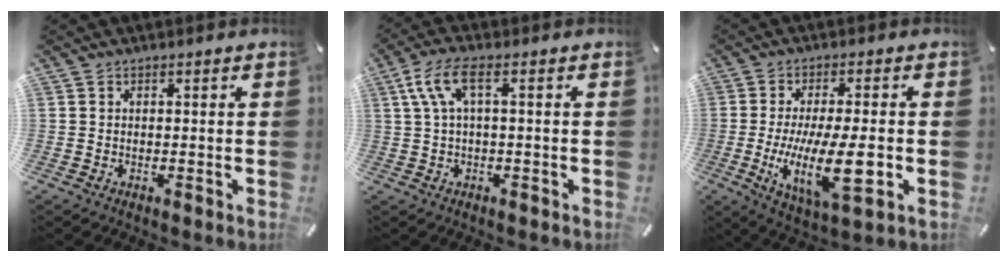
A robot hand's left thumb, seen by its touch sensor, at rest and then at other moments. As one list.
[{"total": 7.6, "force": [1.2, 2.8, 7.0], "torque": [-0.150, -0.005, 0.020]}, {"total": 15.9, "force": [-2.5, 5.0, 14.9], "torque": [-0.276, -0.021, -0.042]}]